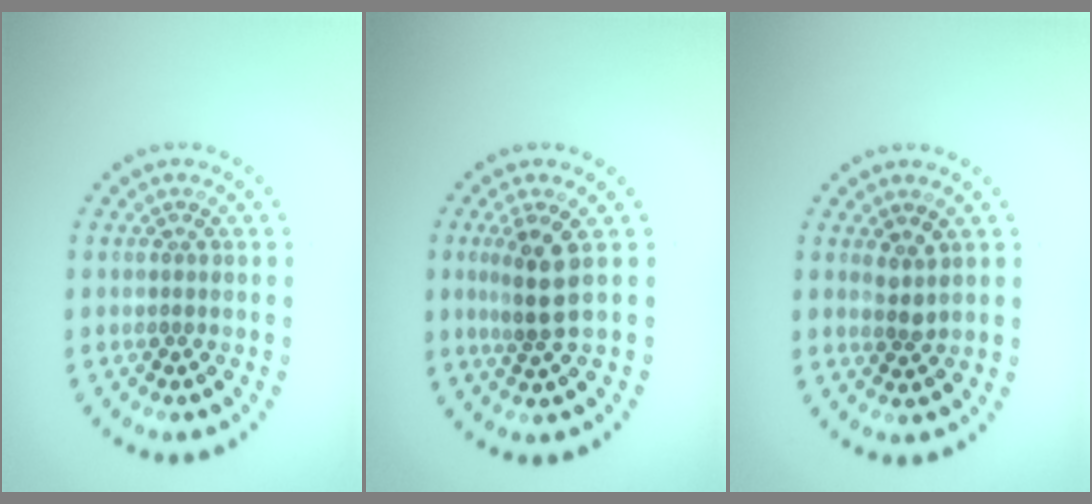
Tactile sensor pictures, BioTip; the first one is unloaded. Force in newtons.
{"total": 2.9, "press": 2.2, "slide": 1.8}
{"total": 1.4, "press": 1.2, "slide": 0.7}